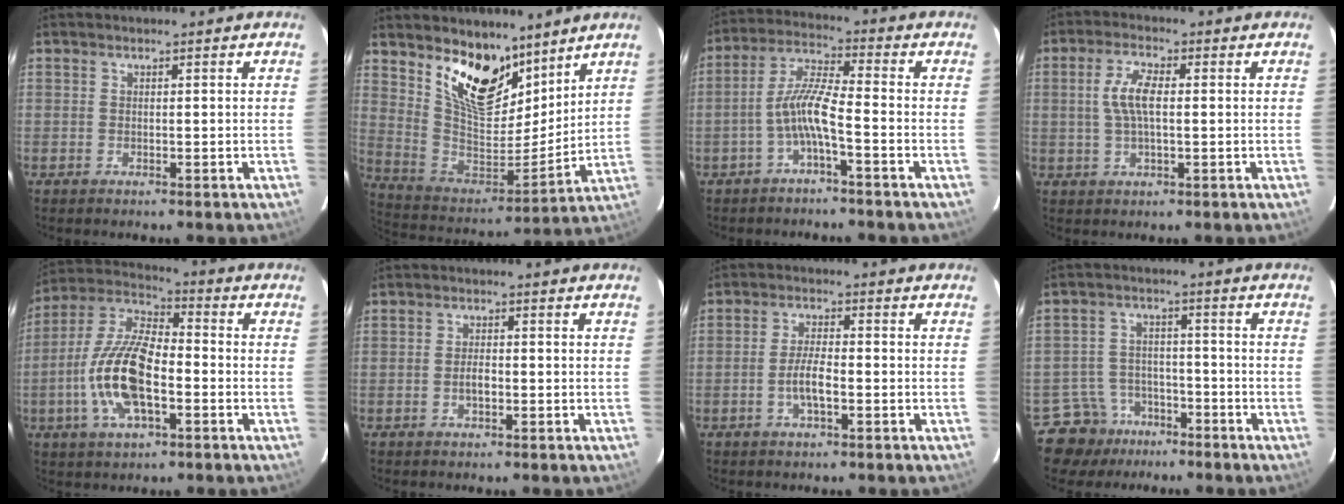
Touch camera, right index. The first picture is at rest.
{"total": 17.3, "force": [11.8, 8.3, 9.6], "torque": [-0.185, -0.014, 0.219]}
{"total": 6.8, "force": [-2.9, 0.5, 6.1], "torque": [-0.141, 0.015, -0.056]}
{"total": 5.9, "force": [0.6, 2.2, 5.5], "torque": [-0.109, 0.008, 0.013]}
{"total": 15.6, "force": [-4.2, 6.4, 13.5], "torque": [-0.283, 0.001, -0.084]}
{"total": 2.1, "force": [-0.7, 0.9, 1.8], "torque": [-0.036, 0.002, -0.013]}
{"total": 4.5, "force": [-1.7, 1.1, 4.0], "torque": [-0.084, 0.003, -0.032]}
{"total": 8.2, "force": [-5.8, 5.8, 0.0], "torque": [-0.020, 0.030, -0.089]}